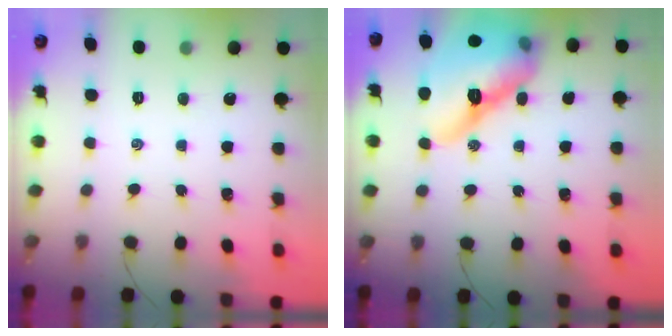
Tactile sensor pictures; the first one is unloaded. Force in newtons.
{"total": 19.7, "press": 18.9, "slide": 5.7}